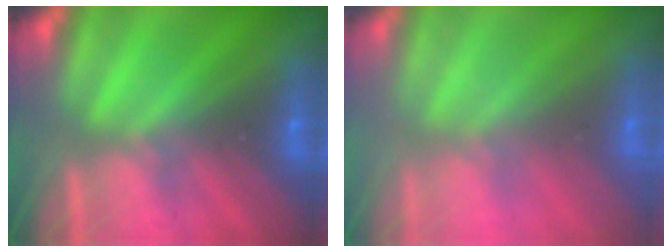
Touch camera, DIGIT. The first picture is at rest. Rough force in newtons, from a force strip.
{"total": 3.5}